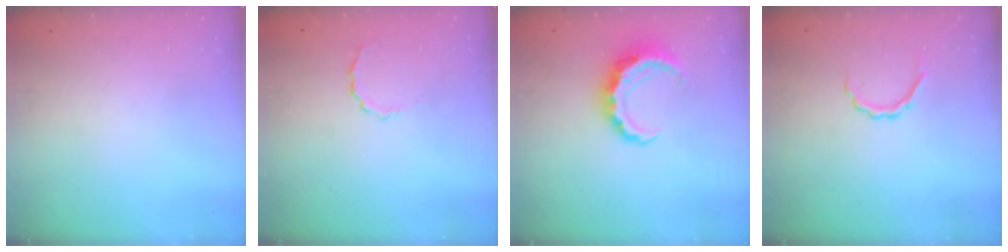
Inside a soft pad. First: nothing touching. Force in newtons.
{"total": 2.6, "press": 2.5, "slide": 0.8}
{"total": 8.0, "press": 7.9, "slide": 0.7}
{"total": 3.6, "press": 3.5, "slide": 0.9}